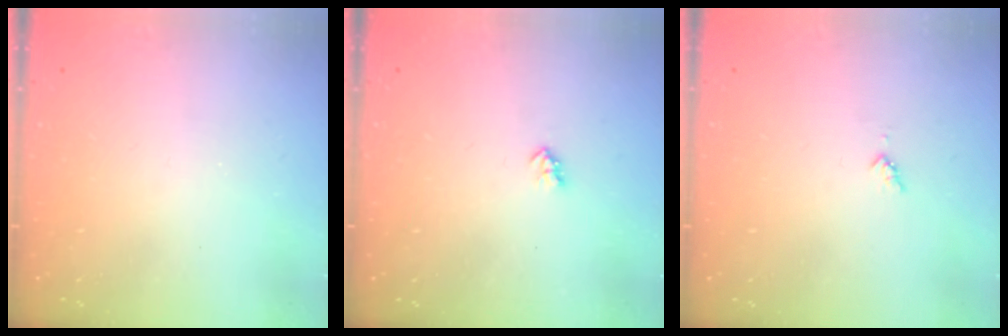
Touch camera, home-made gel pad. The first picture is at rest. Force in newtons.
{"total": 2.0, "press": 2.0, "slide": 0.3}
{"total": 3.4, "press": 3.3, "slide": 0.4}